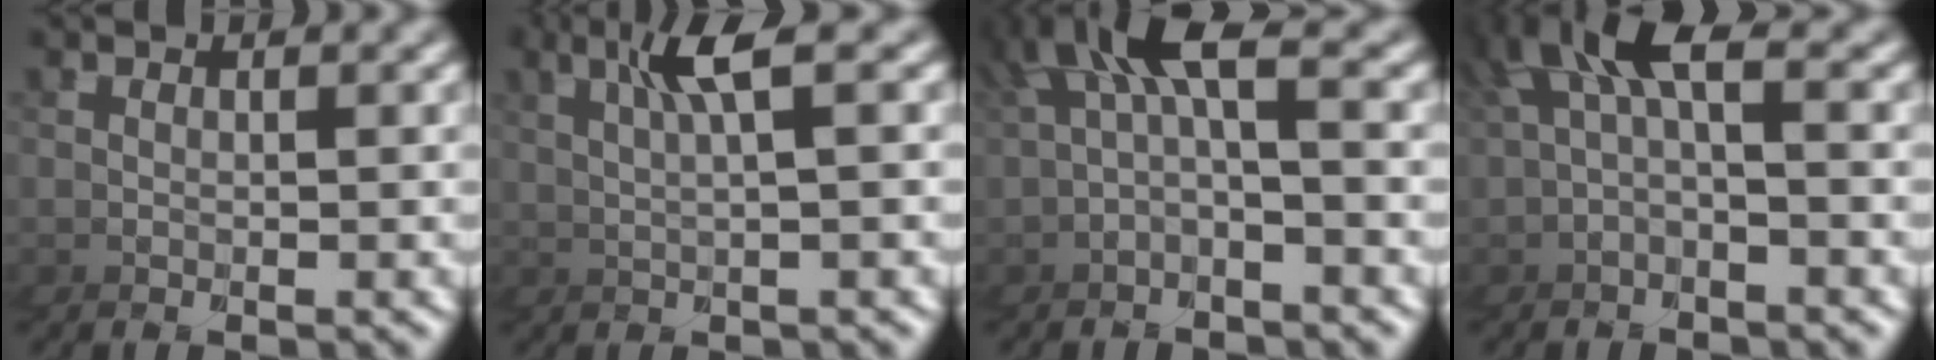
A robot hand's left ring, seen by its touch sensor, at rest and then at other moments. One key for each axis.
{"total": 2.9, "fx": 2.0, "fy": -1.6, "fz": 1.5, "tx": -0.045, "ty": 0.029, "tz": 0.028}
{"total": 3.0, "fx": -0.4, "fy": 1.9, "fz": 2.3, "tx": -0.079, "ty": 0.001, "tz": -0.003}
{"total": 2.5, "fx": 0.2, "fy": 1.3, "fz": 2.1, "tx": -0.077, "ty": 0.004, "tz": 0.005}